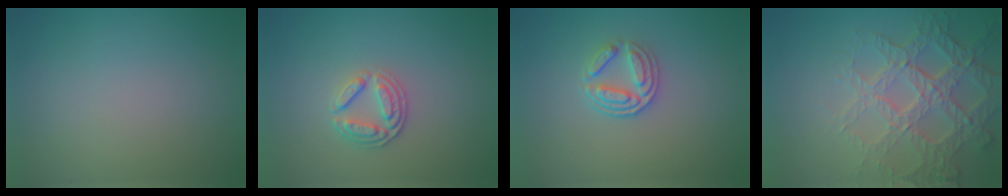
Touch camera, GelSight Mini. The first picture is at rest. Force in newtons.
{"total": 2.7, "press": 2.4, "slide": 1.2}
{"total": 3.1, "press": 2.6, "slide": 1.7}
{"total": 6.9, "press": 5.0, "slide": 4.8}